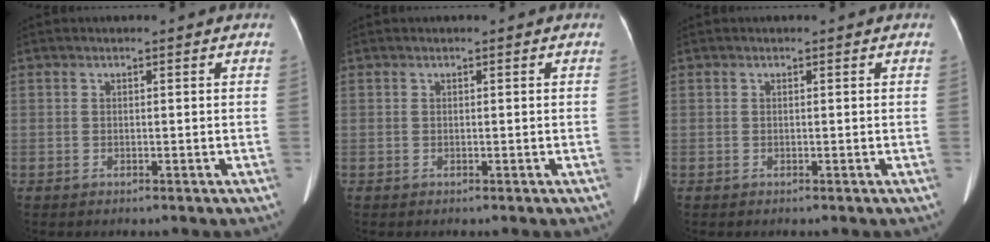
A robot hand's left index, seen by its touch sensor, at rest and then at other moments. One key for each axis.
{"total": 0.0}
{"total": 0.0}